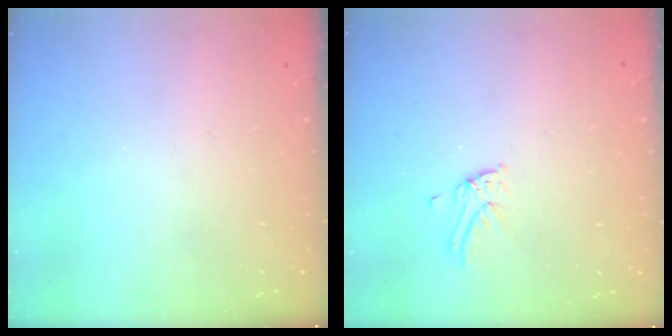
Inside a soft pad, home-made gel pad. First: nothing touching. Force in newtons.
{"total": 4.0, "press": 4.0, "slide": 0.3}